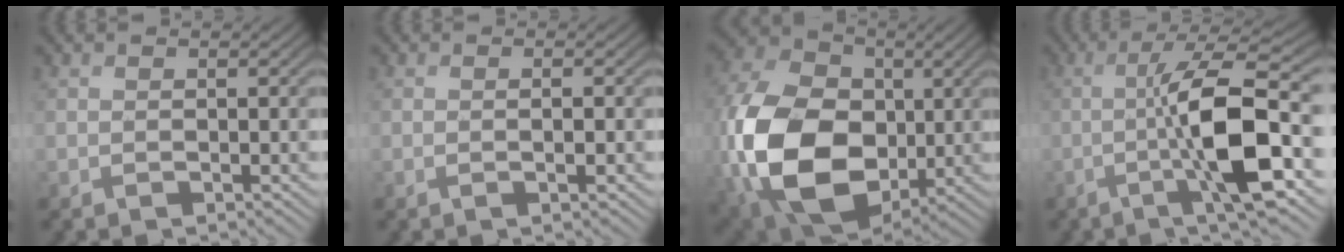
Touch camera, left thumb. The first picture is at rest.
{"total": 1.3, "force": [-0.2, 0.1, 1.3], "torque": [-0.025, 0.000, -0.005]}
{"total": 19.5, "force": [-2.4, 13.8, 13.6], "torque": [-0.331, -0.022, -0.040]}
{"total": 10.4, "force": [-2.1, 1.9, 10.0], "torque": [-0.153, 0.009, -0.051]}